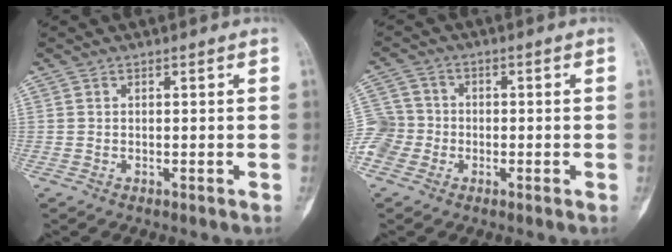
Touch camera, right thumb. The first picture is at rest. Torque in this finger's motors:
{"motor_torque": [-0.27, -0.51, 0.22, -0.18, 0.02]}